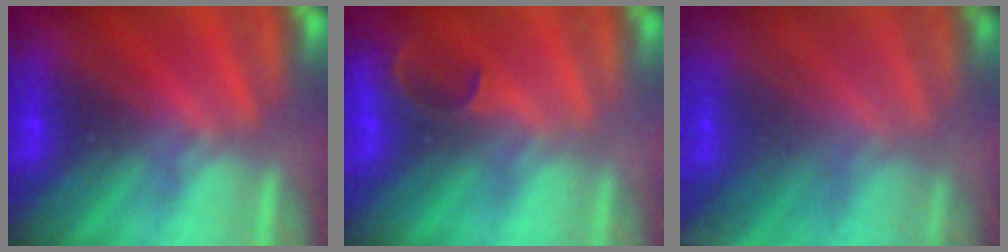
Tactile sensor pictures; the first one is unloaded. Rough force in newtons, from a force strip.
{"total": 2.9}
{"total": 1.8}